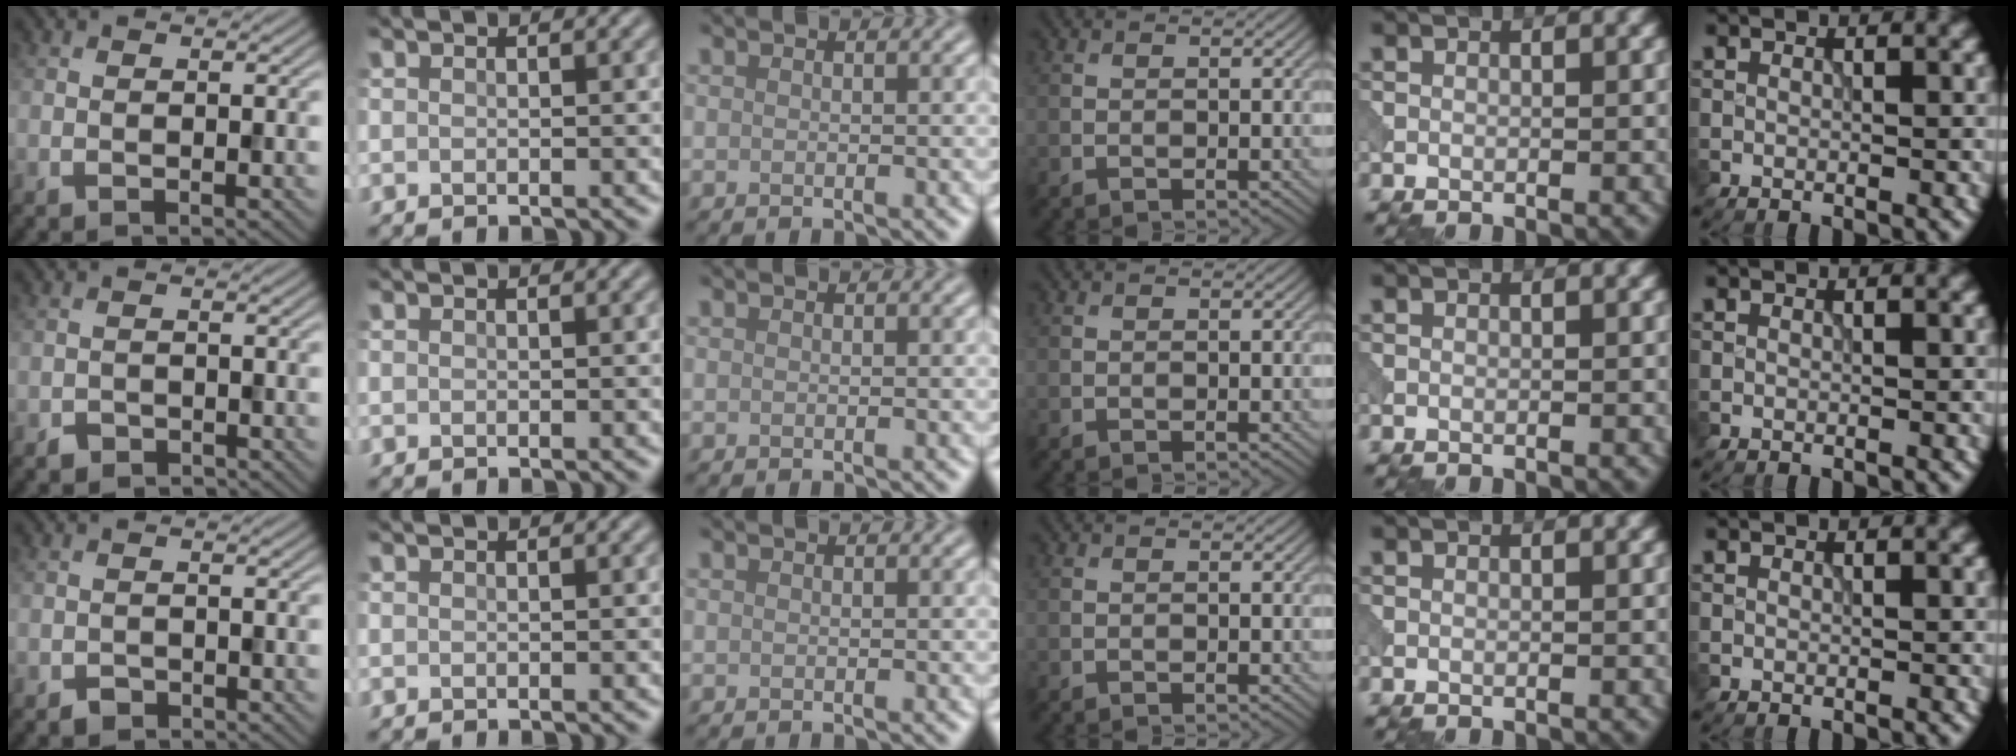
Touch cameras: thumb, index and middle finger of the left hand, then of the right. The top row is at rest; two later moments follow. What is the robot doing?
{"motion": "open", "object": "sandwich press"}